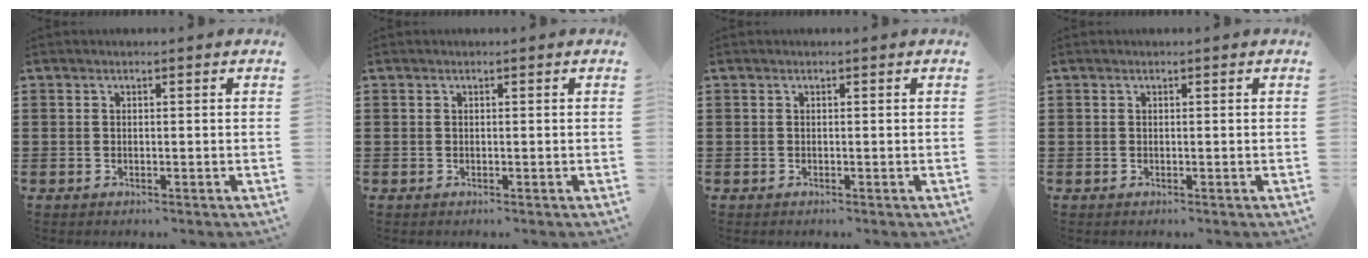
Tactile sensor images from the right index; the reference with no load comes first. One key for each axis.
{"total": 0.0}
{"total": 0.0}
{"total": 0.0}